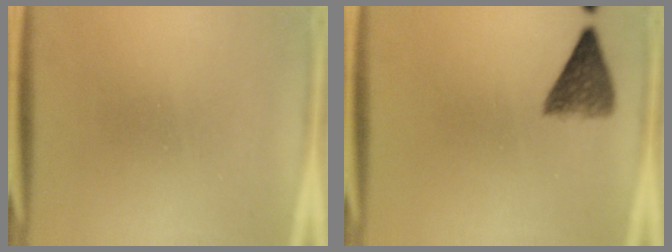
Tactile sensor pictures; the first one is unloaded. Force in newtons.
{"total": 5.2}